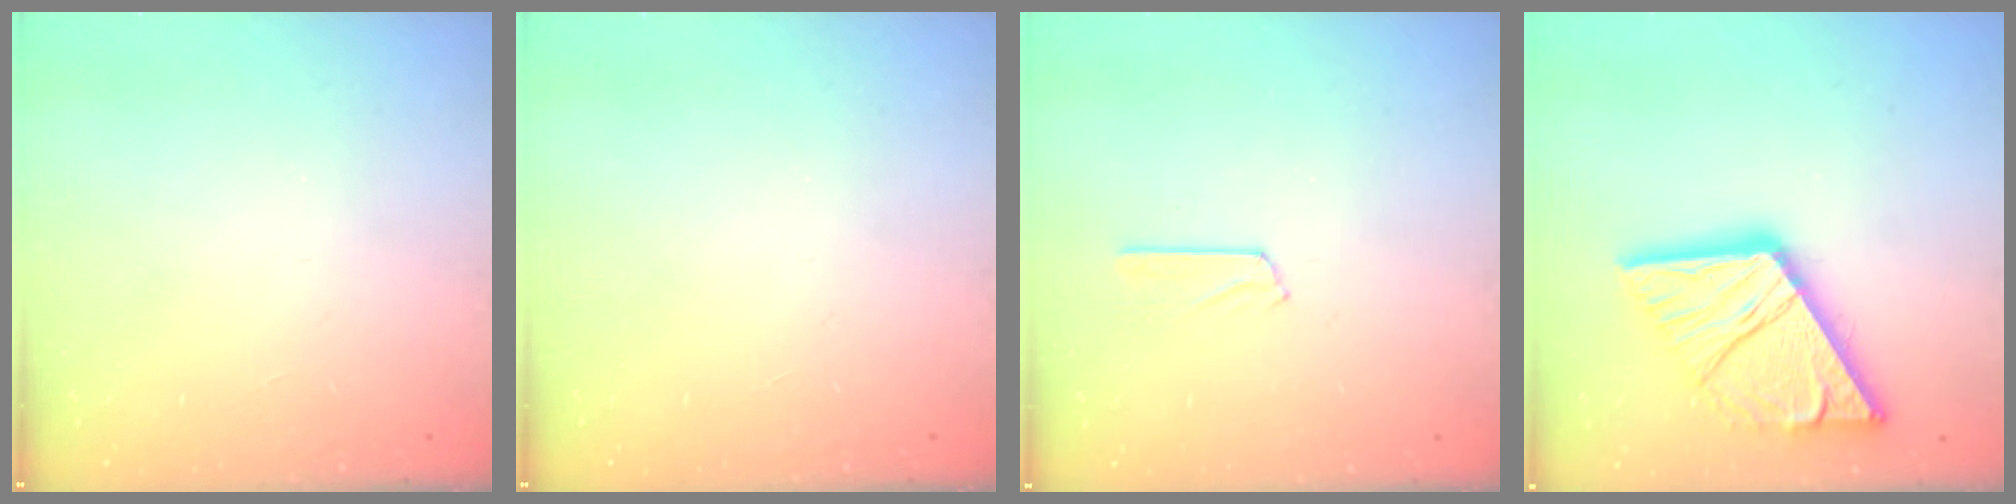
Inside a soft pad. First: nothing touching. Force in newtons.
{"total": 0.0}
{"total": 4.1, "press": 4.1, "slide": 0.5}
{"total": 20.1, "press": 20.0, "slide": 2.1}